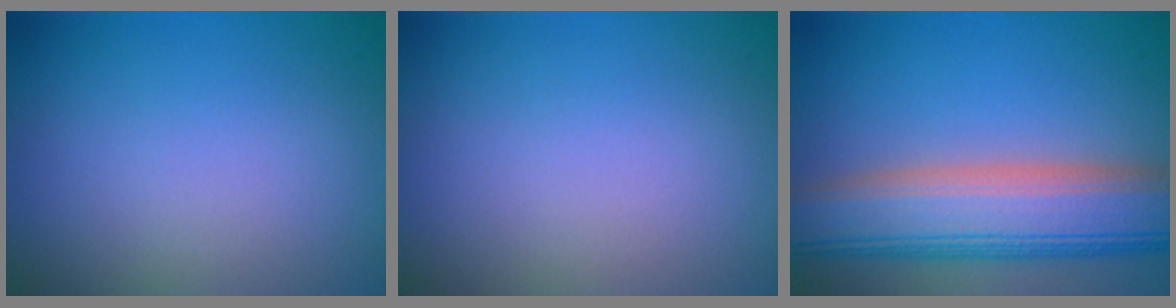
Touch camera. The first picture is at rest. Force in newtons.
{"total": 0.0}
{"total": 9.4, "press": 9.4, "slide": 0.4}